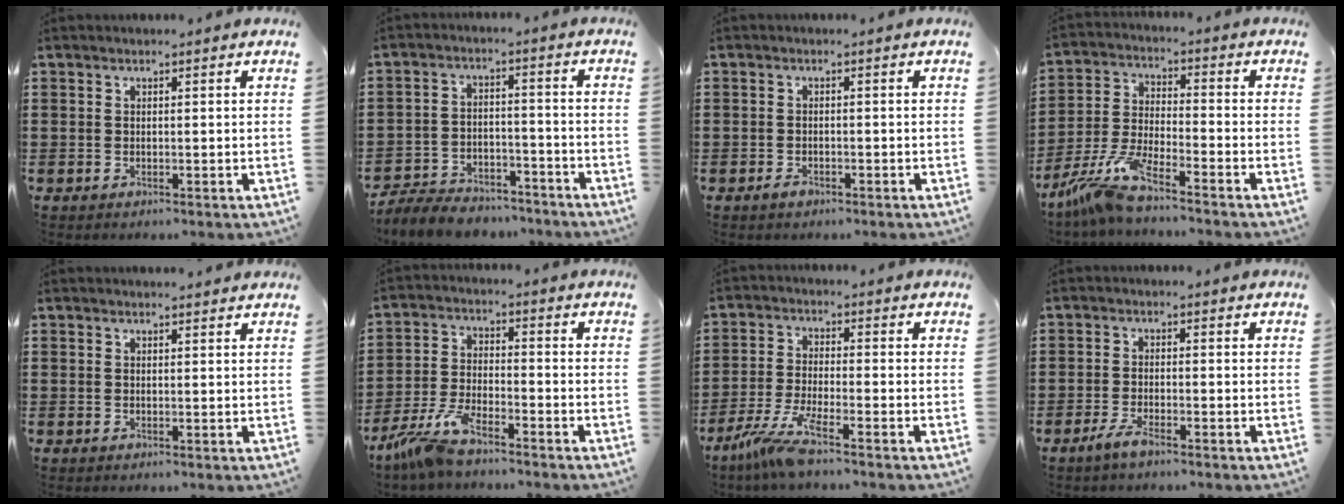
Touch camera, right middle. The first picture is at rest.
{"total": 6.7, "force": [-6.4, 1.5, 1.1], "torque": [-0.024, 0.015, -0.128]}
{"total": 1.4, "force": [-1.0, 0.8, 0.4], "torque": [-0.009, 0.000, -0.022]}
{"total": 7.8, "force": [-6.7, 0.1, 4.1], "torque": [-0.109, -0.016, -0.139]}
{"total": 0.6, "force": [0.6, 0.0, 0.2], "torque": [0.003, -0.004, 0.009]}
{"total": 7.0, "force": [-5.9, 1.1, 3.6], "torque": [-0.099, -0.010, -0.120]}
{"total": 6.5, "force": [-4.9, -0.1, 4.2], "torque": [-0.099, -0.022, -0.098]}
{"total": 3.0, "force": [-2.1, 0.5, 2.0], "torque": [-0.047, -0.001, -0.045]}